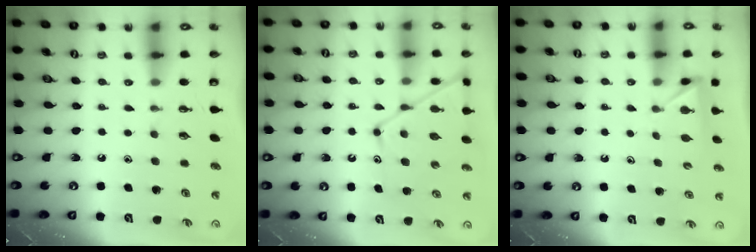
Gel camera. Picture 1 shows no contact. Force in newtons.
{"total": 12.3, "press": 12.3, "slide": 1.0}
{"total": 2.8, "press": 2.8, "slide": 0.5}